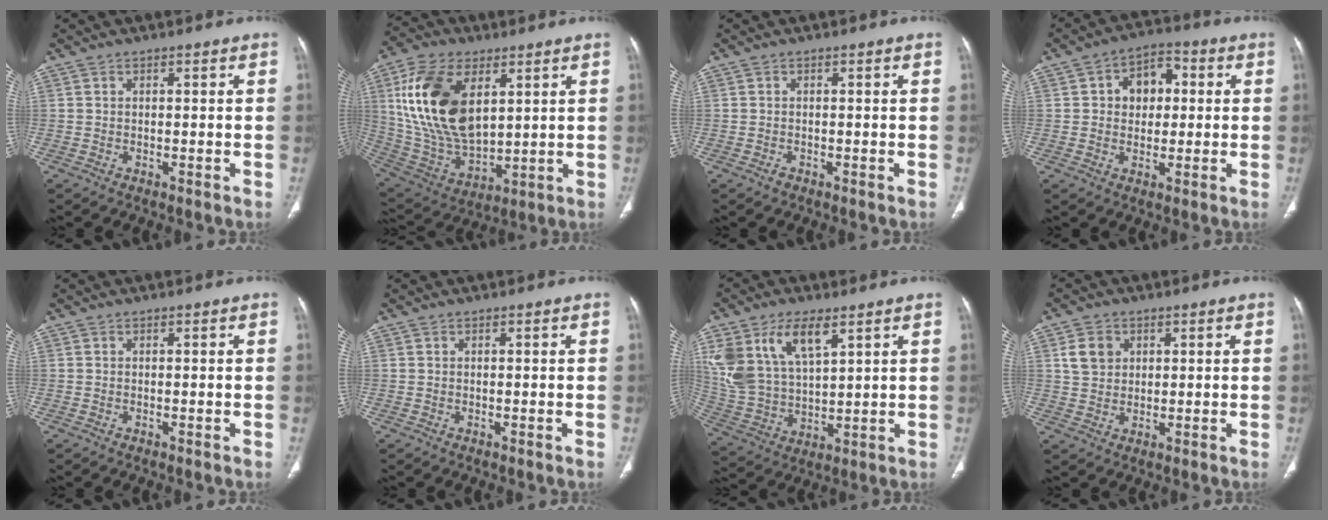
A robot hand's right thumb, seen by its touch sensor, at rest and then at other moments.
{"total": 21.1, "force": [6.3, 12.0, 16.2], "torque": [-0.298, -0.024, 0.125]}
{"total": 0.7, "force": [-0.5, 0.4, 0.3], "torque": [-0.005, 0.000, -0.011]}
{"total": 8.4, "force": [1.4, 6.2, 5.5], "torque": [-0.046, 0.014, 0.015]}
{"total": 0.0}
{"total": 0.0}
{"total": 15.0, "force": [7.5, 7.6, 10.6], "torque": [-0.206, -0.018, 0.158]}
{"total": 5.0, "force": [1.7, 4.1, 2.3], "torque": [-0.025, -0.003, 0.034]}